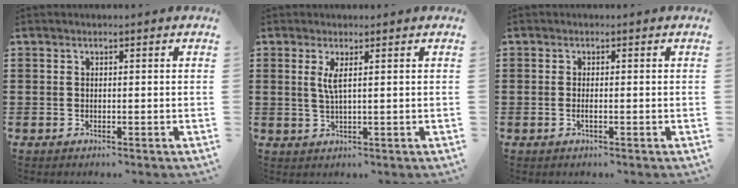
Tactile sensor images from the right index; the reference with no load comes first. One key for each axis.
{"total": 2.7, "fx": 0.8, "fy": 0.0, "fz": 2.6, "tx": -0.055, "ty": -0.002, "tz": 0.011}
{"total": 1.0, "fx": -0.4, "fy": 0.1, "fz": 0.9, "tx": -0.017, "ty": -0.002, "tz": -0.007}